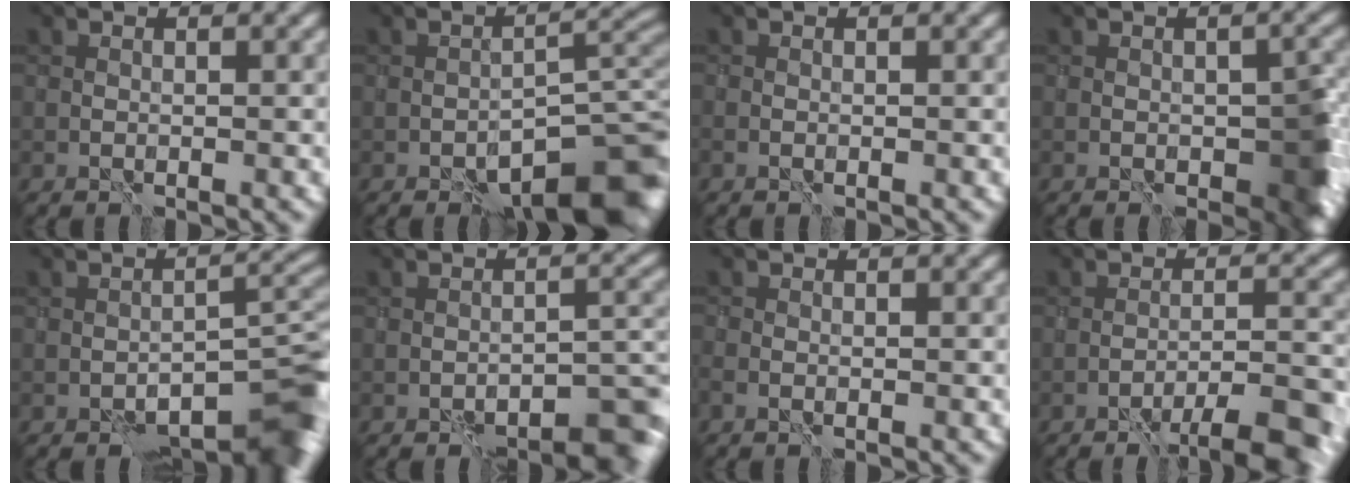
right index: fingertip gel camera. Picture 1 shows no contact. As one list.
[{"total": 10.0, "force": [-6.6, 3.3, 6.8], "torque": [-0.076, 0.008, -0.100]}, {"total": 0.0}, {"total": 6.0, "force": [-2.2, 3.1, 4.6], "torque": [-0.055, -0.005, -0.024]}, {"total": 8.2, "force": [-5.7, 2.9, 5.2], "torque": [-0.044, 0.002, -0.081]}, {"total": 5.6, "force": [-4.2, 1.7, 3.3], "torque": [-0.033, 0.013, -0.058]}, {"total": 0.6, "force": [-0.3, 0.2, 0.4], "torque": [-0.008, -0.002, -0.004]}, {"total": 7.6, "force": [-5.8, 1.8, 4.5], "torque": [-0.053, 0.009, -0.071]}]